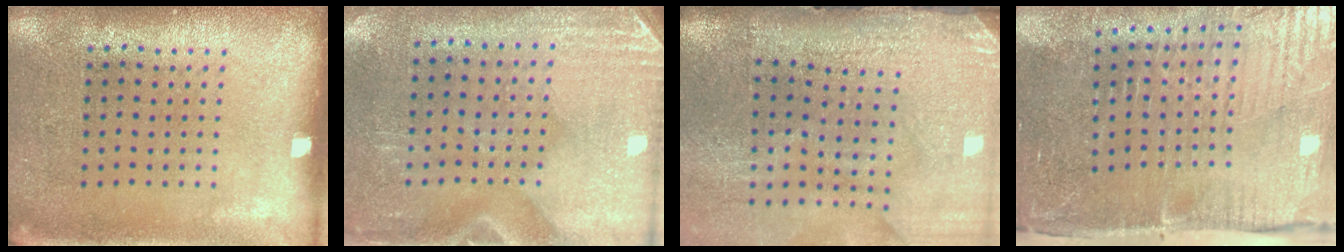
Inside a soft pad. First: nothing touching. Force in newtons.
{"total": 2.9, "press": 2.5, "slide": 1.4}
{"total": 4.4, "press": 3.7, "slide": 2.5}
{"total": 5.2, "press": 4.4, "slide": 2.8}